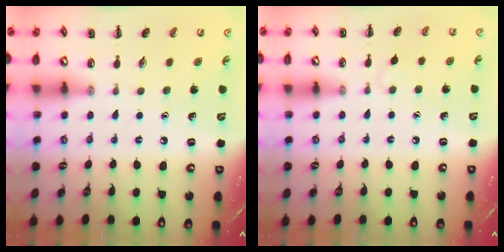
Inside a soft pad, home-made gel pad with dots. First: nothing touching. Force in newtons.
{"total": 2.8, "press": 2.6, "slide": 1.1}